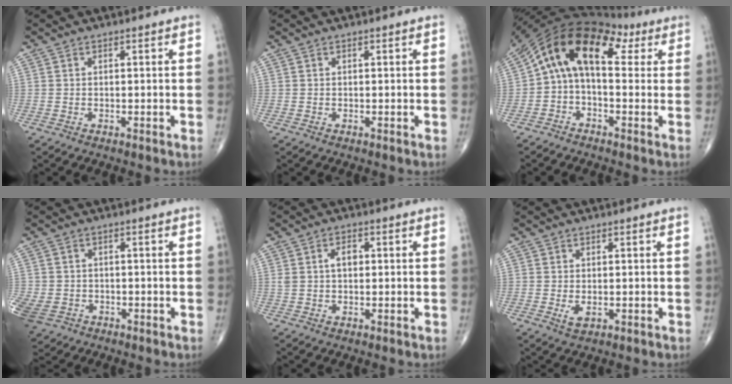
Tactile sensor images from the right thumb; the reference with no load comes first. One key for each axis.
{"total": 0.0}
{"total": 14.7, "fx": 3.4, "fy": 8.6, "fz": 11.4, "tx": -0.167, "ty": 0.051, "tz": 0.043}
{"total": 10.7, "fx": -4.2, "fy": 8.7, "fz": 4.6, "tx": -0.139, "ty": 0.008, "tz": -0.061}
{"total": 3.4, "fx": 0.6, "fy": 2.1, "fz": 2.6, "tx": -0.047, "ty": 0.011, "tz": 0.013}
{"total": 2.2, "fx": -0.4, "fy": 1.2, "fz": 1.8, "tx": -0.032, "ty": -0.005, "tz": -0.004}